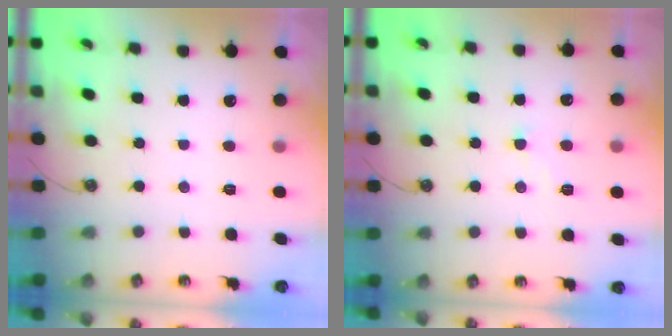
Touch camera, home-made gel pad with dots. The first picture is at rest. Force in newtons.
{"total": 0.7, "press": 0.6, "slide": 0.4}